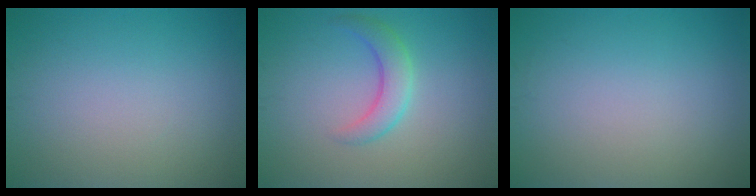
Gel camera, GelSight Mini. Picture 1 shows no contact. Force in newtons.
{"total": 2.8, "press": 2.8, "slide": 0.1}
{"total": 0.0}